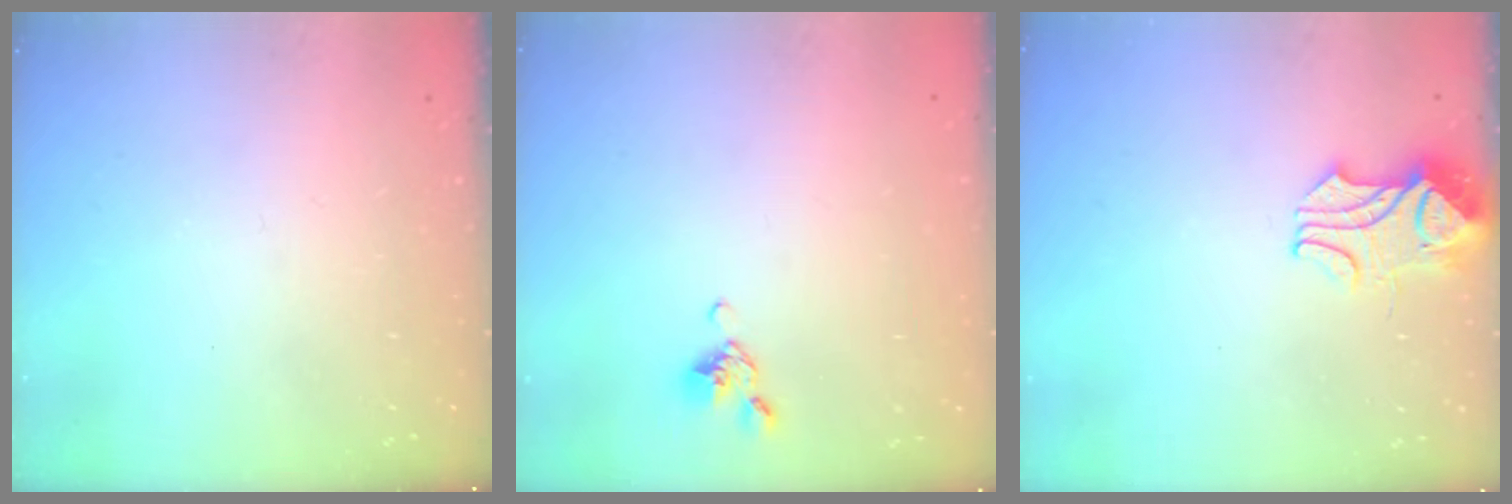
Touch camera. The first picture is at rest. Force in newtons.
{"total": 5.9, "press": 5.9, "slide": 0.6}
{"total": 2.3, "press": 2.1, "slide": 0.8}